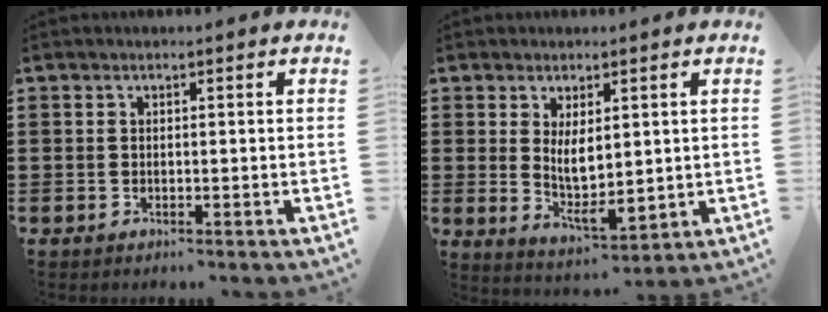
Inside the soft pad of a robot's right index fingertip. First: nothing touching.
{"total": 5.3, "force": [1.0, 2.4, 4.7], "torque": [-0.084, -0.002, 0.018]}